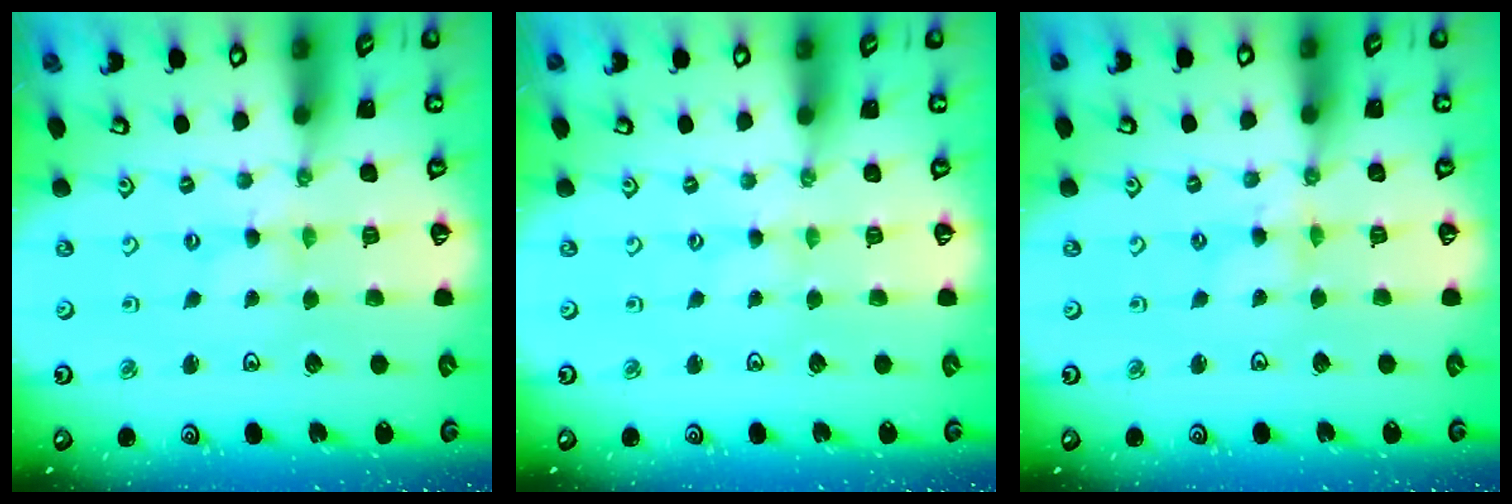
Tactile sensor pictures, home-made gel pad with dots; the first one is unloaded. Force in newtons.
{"total": 0.0}
{"total": 2.3, "press": 2.2, "slide": 0.4}